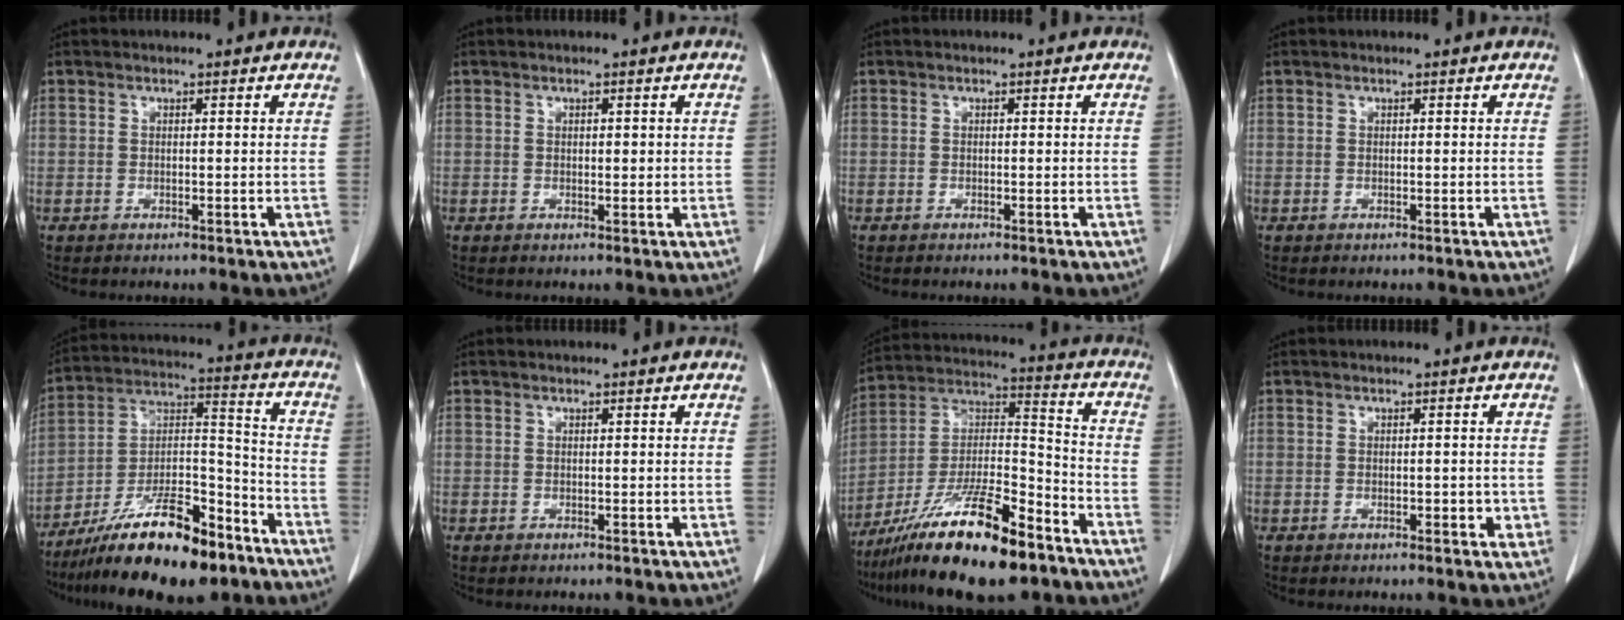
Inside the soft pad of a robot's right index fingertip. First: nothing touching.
{"total": 1.2, "force": [0.3, 0.6, 1.1], "torque": [-0.018, -0.001, 0.006]}
{"total": 0.0}
{"total": 0.0}
{"total": 19.0, "force": [-13.4, 4.9, 12.5], "torque": [-0.220, 0.010, -0.228]}
{"total": 0.0}
{"total": 20.1, "force": [-13.6, 3.7, 14.4], "torque": [-0.267, -0.011, -0.238]}
{"total": 2.0, "force": [-0.4, 1.0, 1.7], "torque": [-0.023, 0.001, 0.000]}